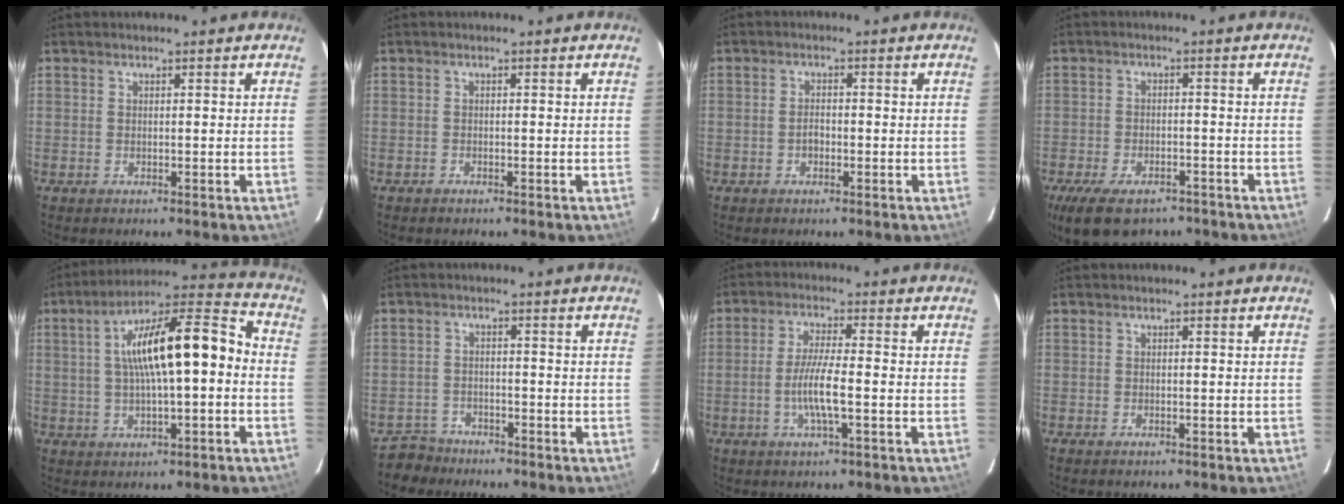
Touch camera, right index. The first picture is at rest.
{"total": 0.6, "force": [-0.5, 0.2, 0.0], "torque": [-0.003, 0.002, -0.009]}
{"total": 1.8, "force": [-0.7, 1.2, 1.2], "torque": [-0.024, 0.005, -0.014]}
{"total": 12.3, "force": [-8.7, 5.8, 6.5], "torque": [-0.148, -0.018, -0.139]}
{"total": 17.1, "force": [0.1, 4.9, 16.4], "torque": [-0.261, 0.036, 0.003]}
{"total": 4.2, "force": [-3.3, 2.4, -0.5], "torque": [-0.005, 0.018, -0.064]}
{"total": 6.6, "force": [-1.9, 0.5, 6.3], "torque": [-0.123, -0.004, -0.037]}
{"total": 0.6, "force": [-0.5, 0.2, 0.2], "torque": [-0.004, 0.000, -0.011]}